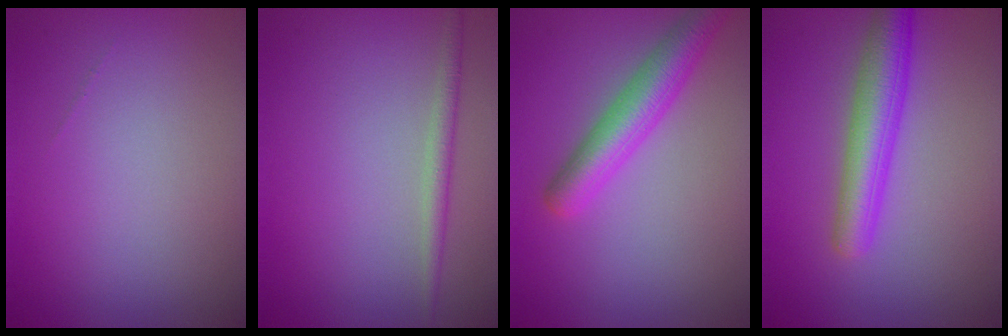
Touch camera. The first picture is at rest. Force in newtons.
{"total": 1.7, "press": 1.7, "slide": 0.1}
{"total": 4.6, "press": 4.6, "slide": 0.2}
{"total": 4.7, "press": 4.7, "slide": 0.1}